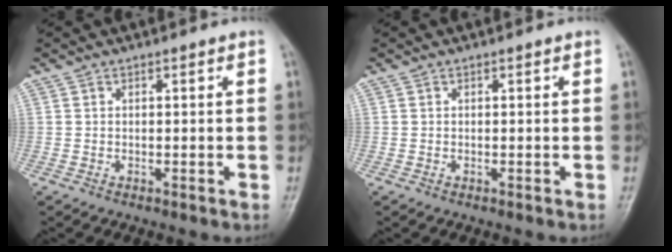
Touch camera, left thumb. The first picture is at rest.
{"total": 0.0}